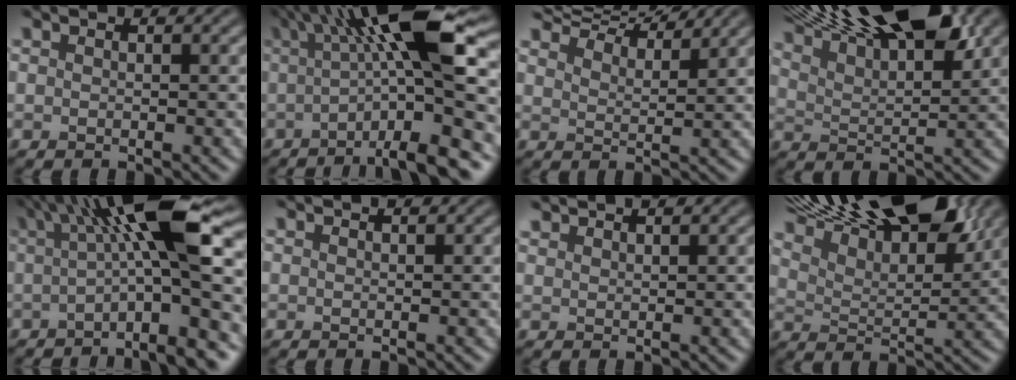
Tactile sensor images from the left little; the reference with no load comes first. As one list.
[{"total": 12.8, "force": [-0.2, 2.4, 12.6], "torque": [-0.168, 0.012, 0.006]}, {"total": 7.1, "force": [6.7, 1.1, 1.9], "torque": [-0.031, 0.007, 0.099]}, {"total": 14.7, "force": [10.1, 5.0, 9.5], "torque": [-0.145, 0.045, 0.130]}, {"total": 11.9, "force": [0.8, 2.2, 11.7], "torque": [-0.162, 0.010, 0.021]}, {"total": 1.1, "force": [0.8, 0.5, 0.5], "torque": [0.012, -0.002, -0.004]}, {"total": 1.7, "force": [1.7, 0.3, 0.3], "torque": [0.013, 0.001, 0.023]}, {"total": 15.8, "force": [11.6, 5.2, 9.4], "torque": [-0.168, 0.046, 0.160]}]